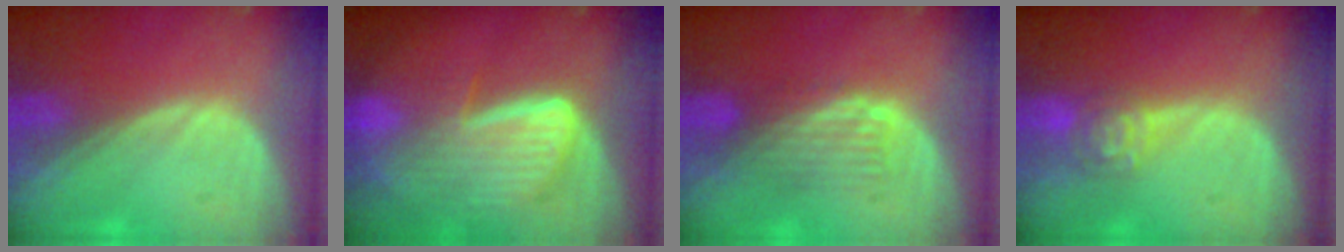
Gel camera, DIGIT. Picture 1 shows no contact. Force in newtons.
{"total": 9.1, "press": 8.0, "slide": 4.5}
{"total": 5.0, "press": 4.3, "slide": 2.6}
{"total": 4.7, "press": 4.2, "slide": 2.2}